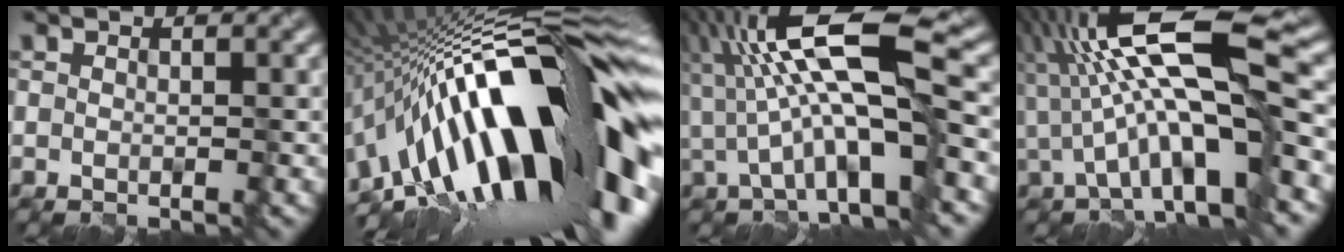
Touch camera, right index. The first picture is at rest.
{"total": 19.8, "force": [-4.1, 7.2, 17.9], "torque": [-0.263, 0.031, -0.109]}
{"total": 10.1, "force": [0.6, 2.6, 9.7], "torque": [-0.170, 0.019, 0.004]}
{"total": 11.1, "force": [0.0, 3.1, 10.7], "torque": [-0.179, 0.023, -0.008]}